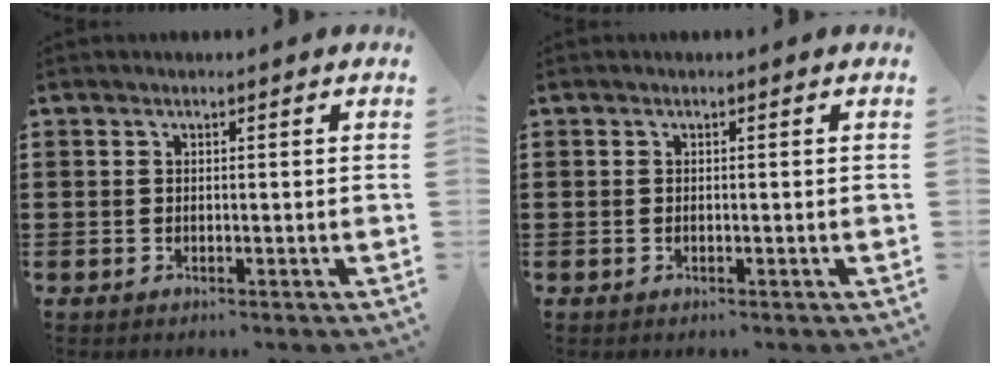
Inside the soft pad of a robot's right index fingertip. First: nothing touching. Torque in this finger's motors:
{"motor_torque": [0.78, 0.84, 0.04, 0.02]}